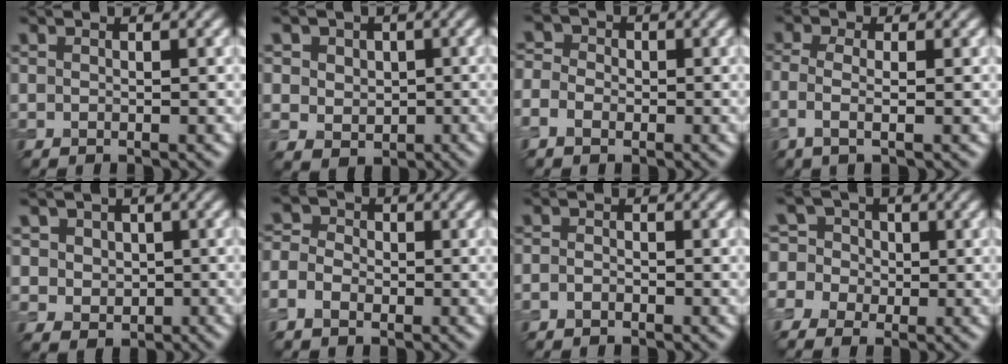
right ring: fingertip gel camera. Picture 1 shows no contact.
{"total": 5.0, "force": [1.3, 4.3, 2.3], "torque": [-0.041, 0.018, 0.010]}
{"total": 3.5, "force": [-1.1, 3.0, 1.6], "torque": [-0.019, 0.007, -0.033]}
{"total": 2.6, "force": [-0.5, 1.0, 2.4], "torque": [-0.060, -0.007, -0.006]}
{"total": 3.6, "force": [0.8, 3.2, 1.5], "torque": [-0.024, 0.008, 0.009]}
{"total": 4.0, "force": [-1.5, 3.2, 1.8], "torque": [-0.026, 0.001, -0.035]}
{"total": 1.0, "force": [-0.7, 0.6, 0.5], "torque": [-0.009, 0.001, -0.017]}
{"total": 5.8, "force": [-1.8, 5.1, 2.2], "torque": [-0.044, 0.025, -0.064]}